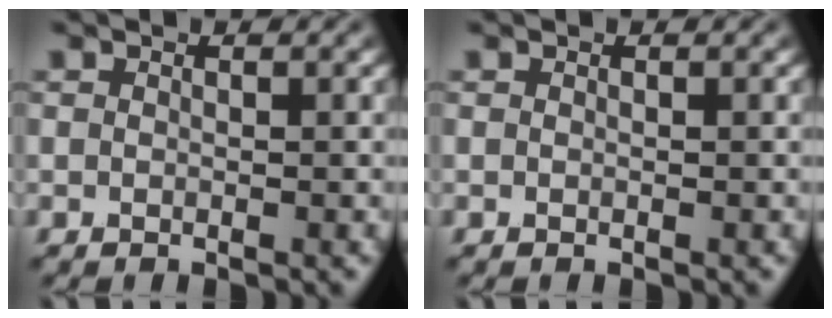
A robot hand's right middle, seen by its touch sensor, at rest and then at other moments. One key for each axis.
{"total": 0.0}